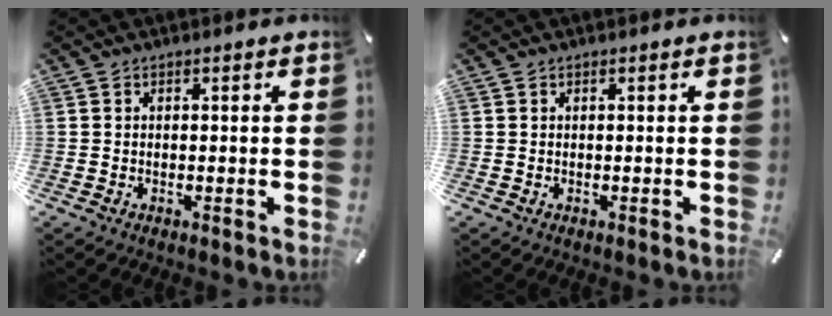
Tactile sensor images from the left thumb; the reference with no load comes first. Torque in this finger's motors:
{"motor_torque": [-0.09, -0.09, 0.04, -0.04, 0.00]}